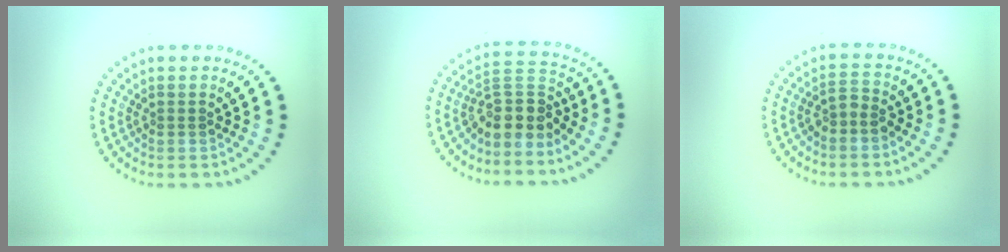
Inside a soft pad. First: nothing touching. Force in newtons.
{"total": 3.9, "press": 3.3, "slide": 2.1}
{"total": 1.7, "press": 1.4, "slide": 1.0}